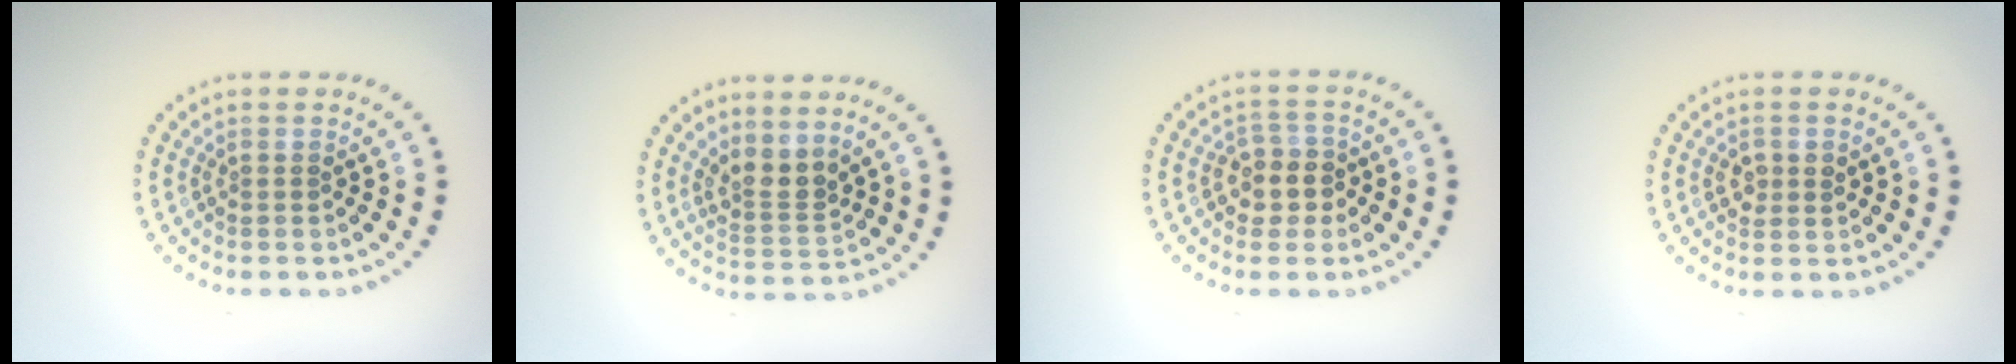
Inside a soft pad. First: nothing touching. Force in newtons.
{"total": 2.6, "press": 1.9, "slide": 1.8}
{"total": 2.8, "press": 2.5, "slide": 1.2}
{"total": 1.6, "press": 1.5, "slide": 0.1}